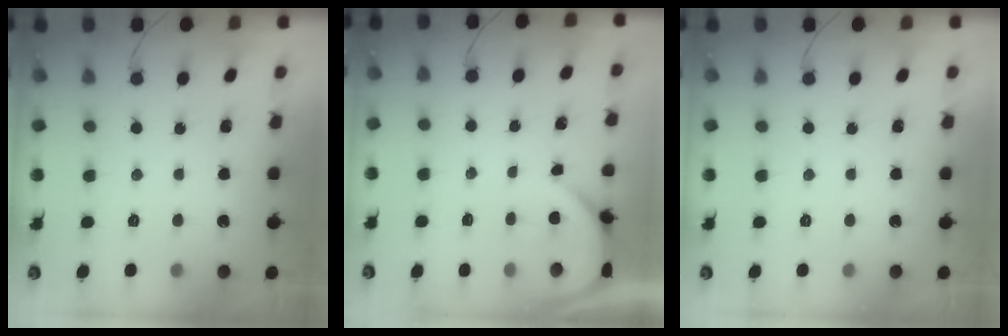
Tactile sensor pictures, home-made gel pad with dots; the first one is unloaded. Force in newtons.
{"total": 2.1, "press": 2.1, "slide": 0.2}
{"total": 0.0}